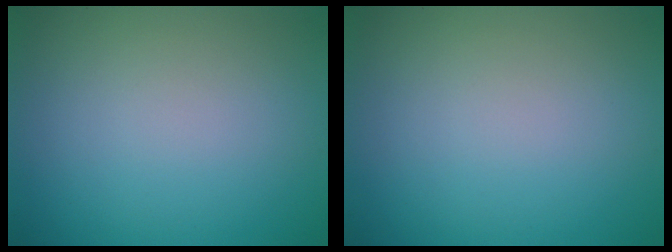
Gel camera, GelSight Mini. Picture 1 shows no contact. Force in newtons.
{"total": 0.0}